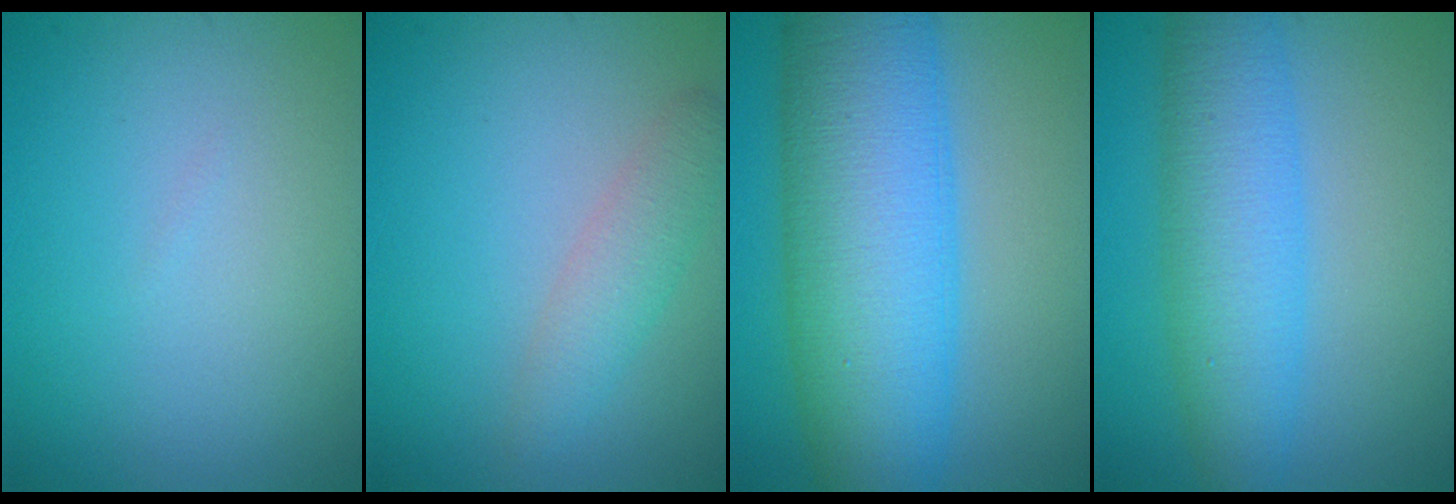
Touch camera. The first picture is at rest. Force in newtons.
{"total": 2.5, "press": 2.5, "slide": 0.2}
{"total": 12.2, "press": 12.2, "slide": 0.1}
{"total": 6.2, "press": 6.2, "slide": 0.3}